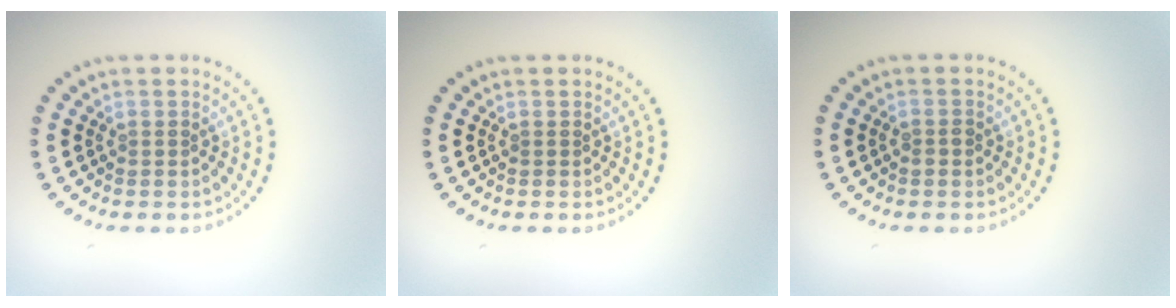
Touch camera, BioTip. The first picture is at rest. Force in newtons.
{"total": 0.0}
{"total": 0.9, "press": 0.9, "slide": 0.1}